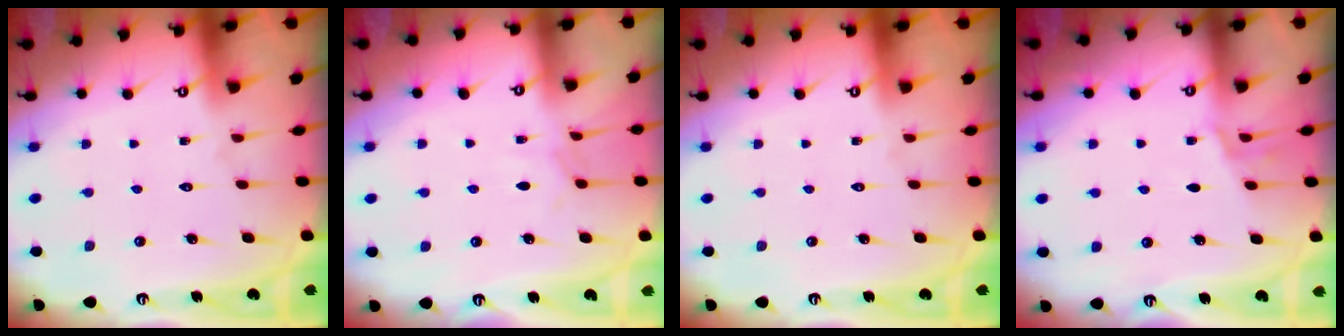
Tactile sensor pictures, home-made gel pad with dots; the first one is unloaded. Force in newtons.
{"total": 3.0, "press": 2.9, "slide": 0.4}
{"total": 0.0}
{"total": 5.1, "press": 4.2, "slide": 2.8}